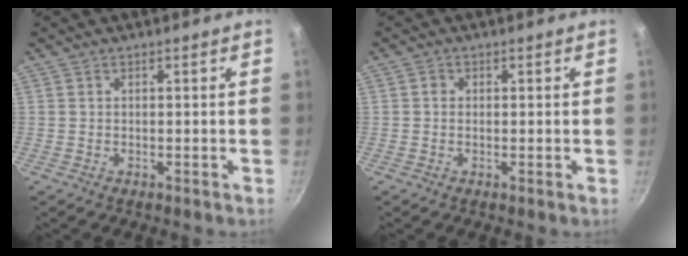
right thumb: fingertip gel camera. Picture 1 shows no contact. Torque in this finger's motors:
{"motor_torque": [2.59, 2.42, 0.01, 0.30, -0.04]}